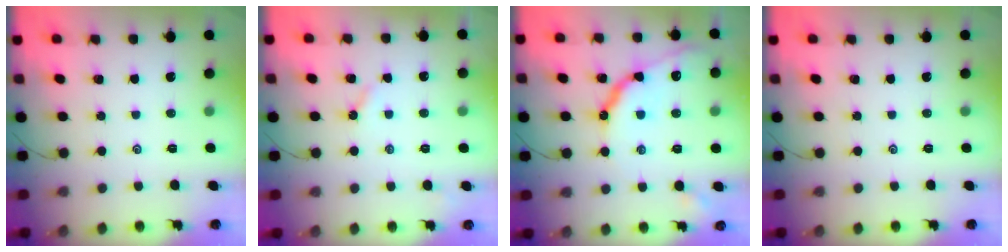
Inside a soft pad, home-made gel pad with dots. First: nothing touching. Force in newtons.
{"total": 2.8, "press": 2.8, "slide": 0.5}
{"total": 12.5, "press": 12.4, "slide": 1.3}
{"total": 0.0}